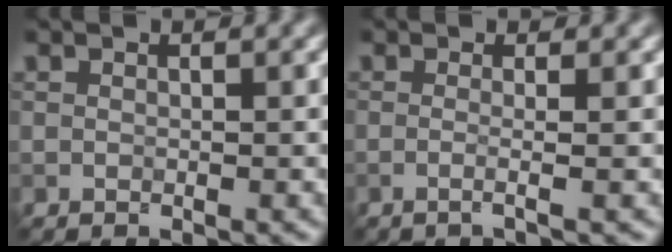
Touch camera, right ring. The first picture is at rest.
{"total": 2.6, "force": [0.2, 1.3, 2.3], "torque": [-0.012, -0.003, -0.029]}